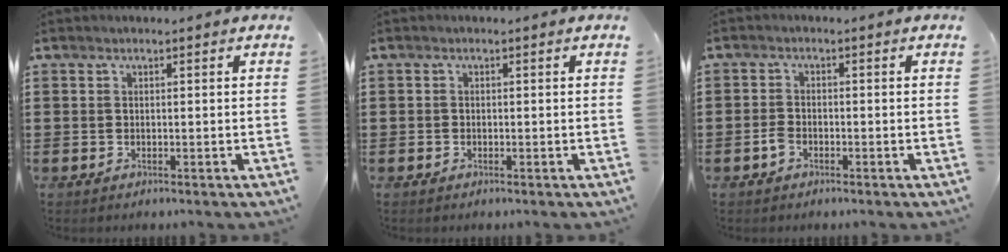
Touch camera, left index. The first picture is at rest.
{"total": 0.6, "force": [-0.4, 0.4, 0.0], "torque": [-0.002, 0.001, -0.009]}
{"total": 1.9, "force": [-1.2, 1.1, 1.1], "torque": [-0.031, 0.001, -0.026]}